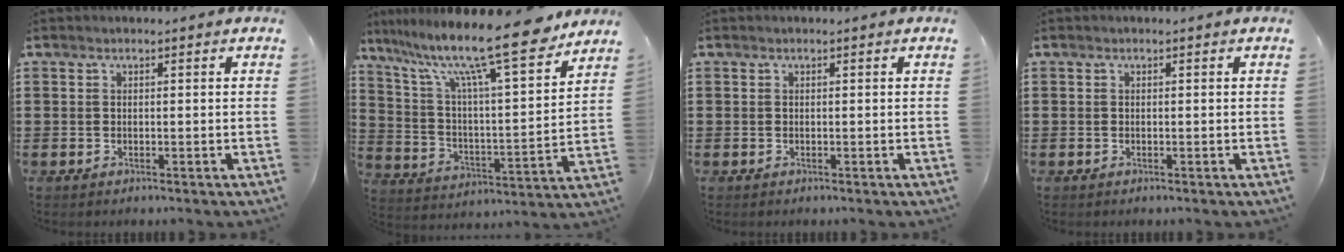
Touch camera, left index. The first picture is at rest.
{"total": 15.4, "force": [12.4, 1.2, 9.0], "torque": [-0.198, -0.072, 0.206]}
{"total": 0.0}
{"total": 0.0}